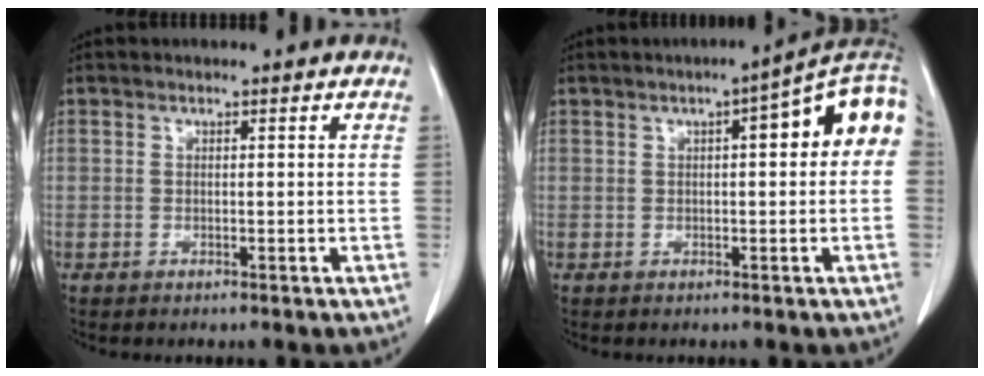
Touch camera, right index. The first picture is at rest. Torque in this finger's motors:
{"motor_torque": [0.70, -0.07, 0.35, 0.05]}